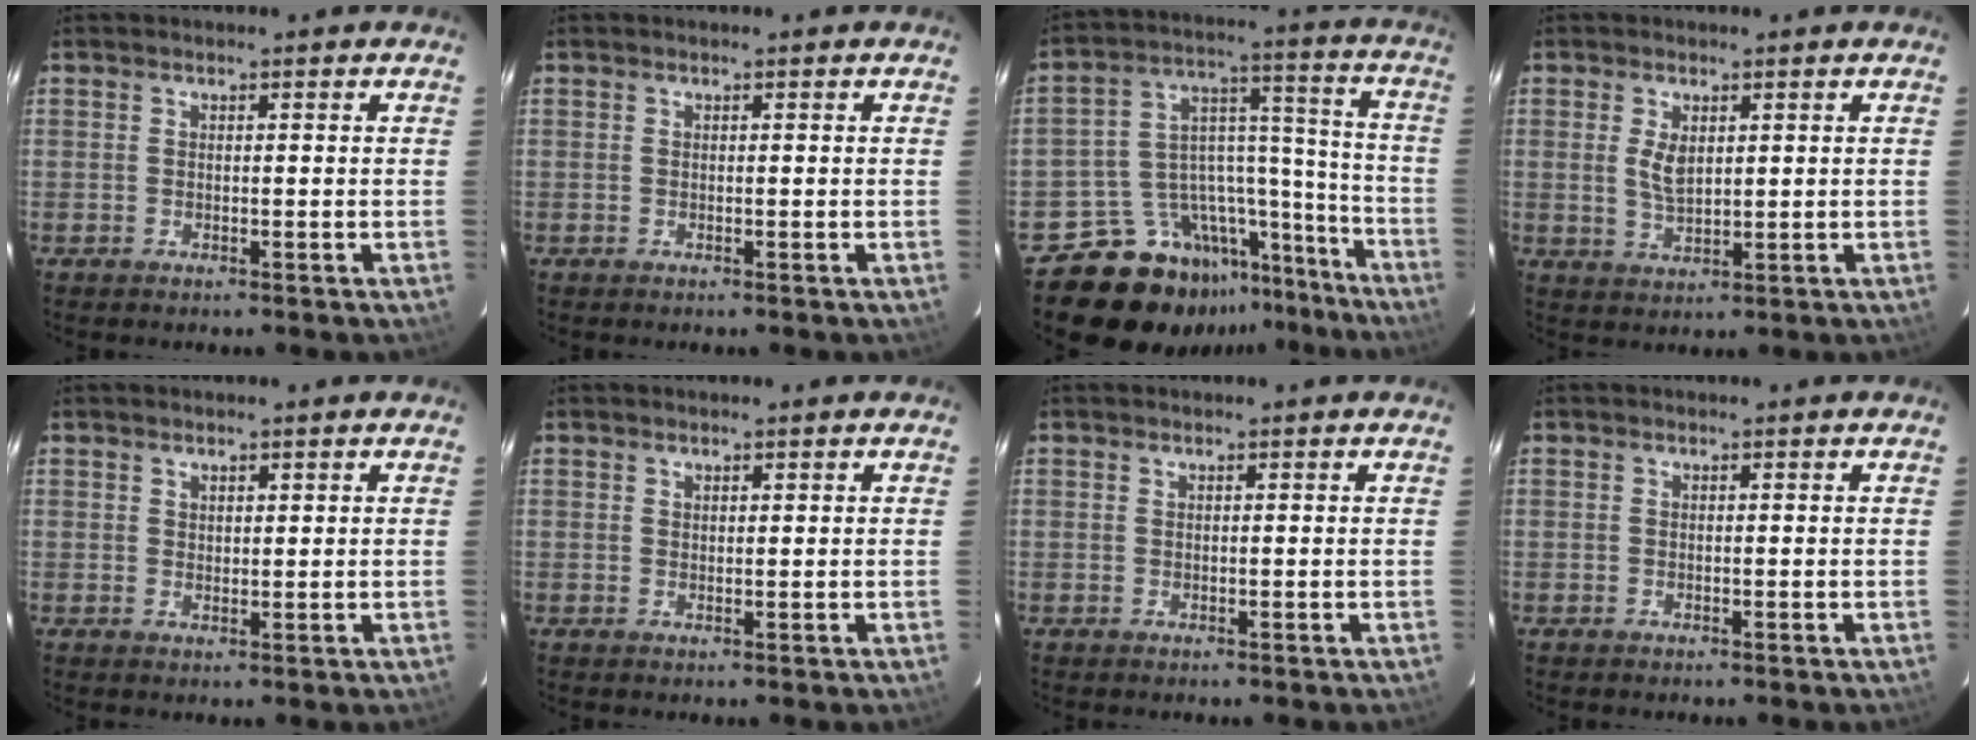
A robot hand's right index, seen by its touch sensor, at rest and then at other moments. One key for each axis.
{"total": 0.0}
{"total": 19.1, "fx": -16.6, "fy": 8.6, "fz": 4.1, "tx": -0.061, "ty": 0.074, "tz": -0.246}
{"total": 4.1, "fx": 1.0, "fy": 2.2, "fz": 3.3, "tx": -0.063, "ty": -0.003, "tz": 0.024}
{"total": 1.4, "fx": 1.1, "fy": 0.8, "fz": 0.4, "tx": -0.003, "ty": 0.002, "tz": 0.019}
{"total": 0.8, "fx": 0.7, "fy": 0.3, "fz": 0.2, "tx": -0.004, "ty": 0.001, "tz": 0.013}
{"total": 0.0}
{"total": 0.0}